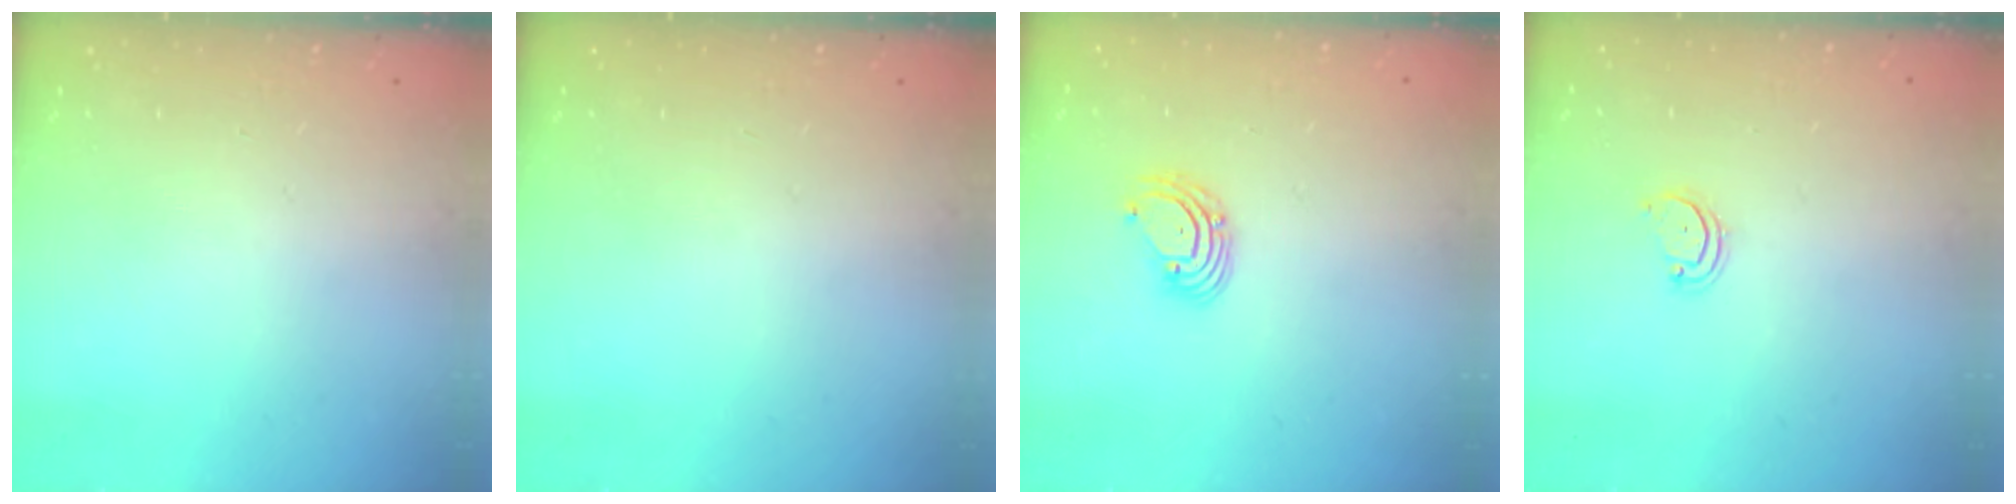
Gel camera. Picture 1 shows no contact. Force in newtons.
{"total": 0.0}
{"total": 3.9, "press": 3.9, "slide": 0.6}
{"total": 2.6, "press": 2.6, "slide": 0.2}